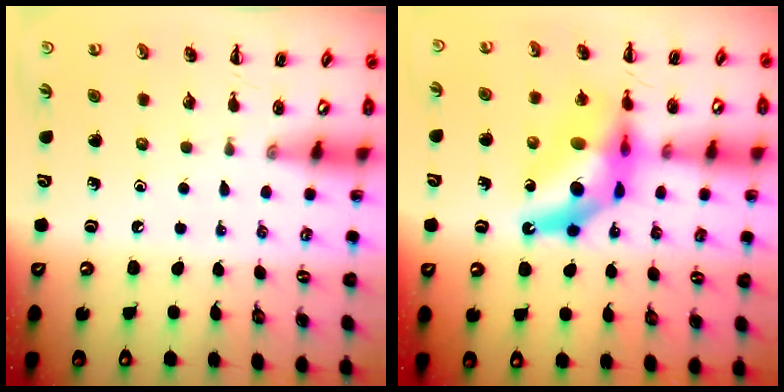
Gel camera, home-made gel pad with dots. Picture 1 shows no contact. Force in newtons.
{"total": 14.2, "press": 13.6, "slide": 3.9}